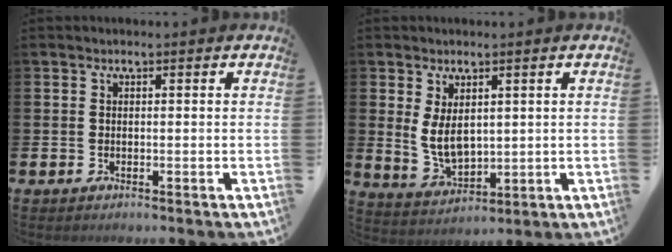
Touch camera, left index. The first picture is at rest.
{"total": 5.0, "force": [2.1, 2.7, 3.7], "torque": [-0.055, -0.013, 0.034]}